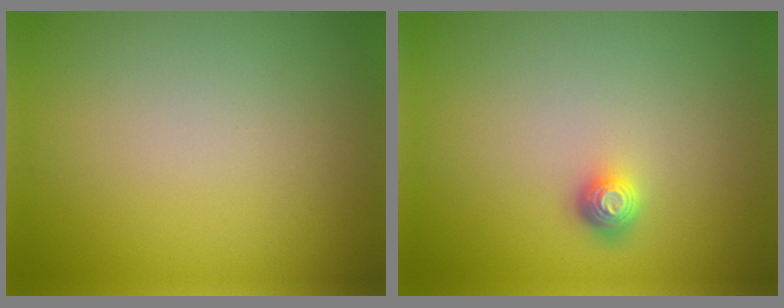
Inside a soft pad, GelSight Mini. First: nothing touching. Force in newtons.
{"total": 1.7, "press": 1.3, "slide": 1.1}